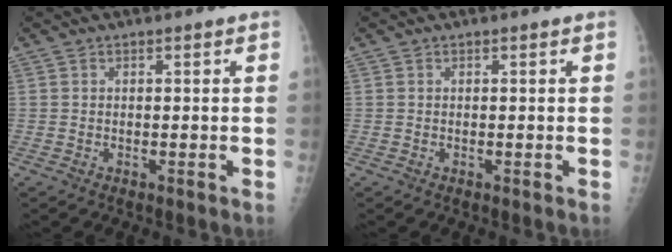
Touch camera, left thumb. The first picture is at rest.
{"total": 0.0}